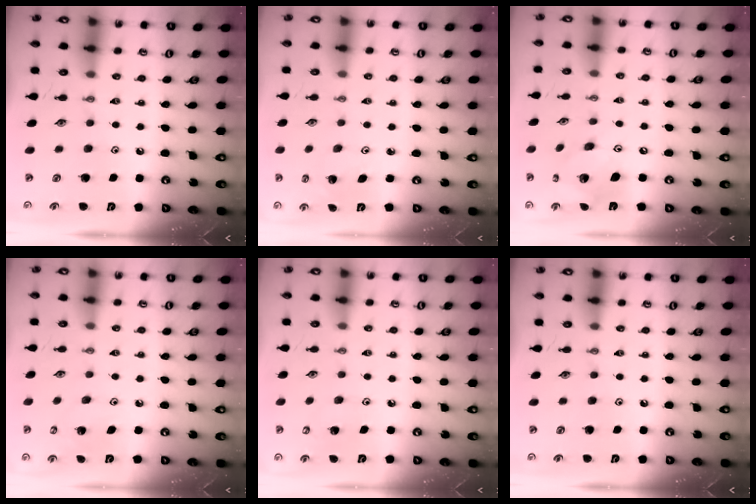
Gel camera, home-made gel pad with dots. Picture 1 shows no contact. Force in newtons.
{"total": 2.8, "press": 2.8, "slide": 0.3}
{"total": 12.5, "press": 12.5, "slide": 1.2}
{"total": 4.6, "press": 4.6, "slide": 0.3}
{"total": 5.0, "press": 4.9, "slide": 0.4}
{"total": 0.0}